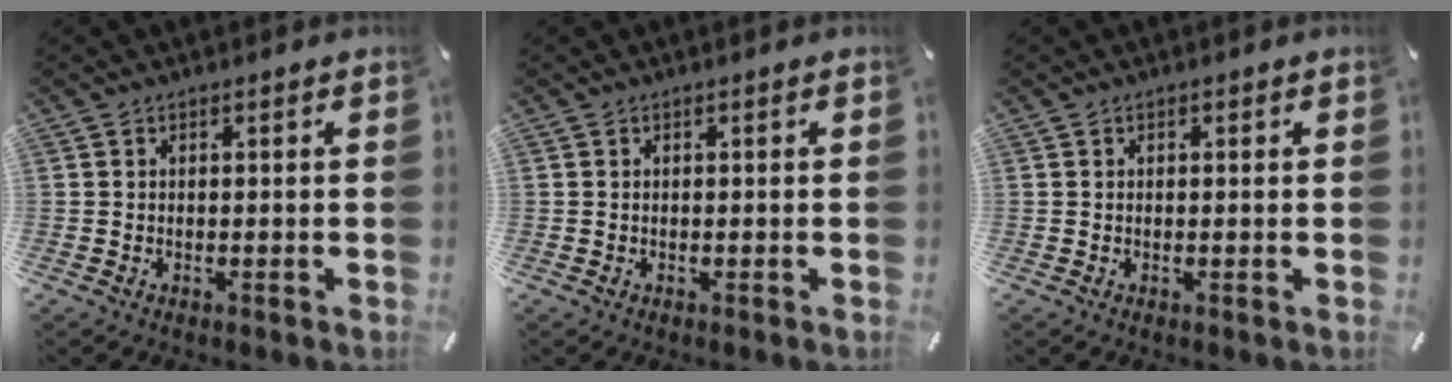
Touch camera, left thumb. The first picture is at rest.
{"total": 0.0}
{"total": 0.0}